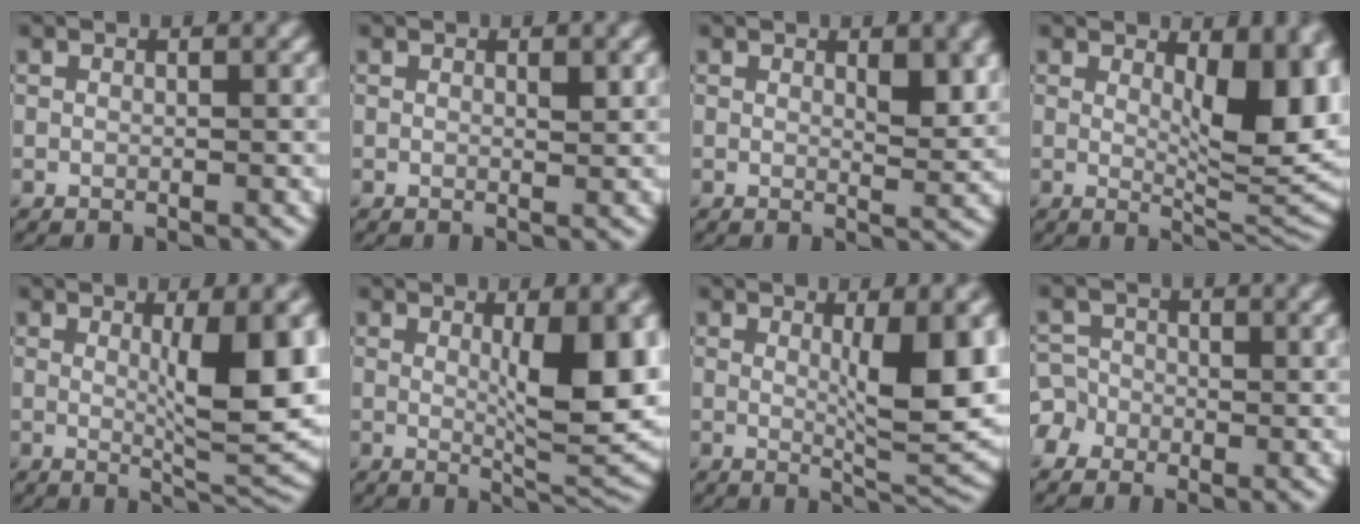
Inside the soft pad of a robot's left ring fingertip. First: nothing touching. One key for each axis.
{"total": 0.8, "fx": 0.4, "fy": 0.2, "fz": 0.7, "tx": -0.007, "ty": -0.004, "tz": 0.006}
{"total": 2.8, "fx": 1.1, "fy": 0.9, "fz": 2.4, "tx": -0.030, "ty": -0.005, "tz": 0.019}
{"total": 8.4, "fx": 1.8, "fy": 3.3, "fz": 7.6, "tx": -0.099, "ty": -0.008, "tz": 0.034}
{"total": 8.3, "fx": 1.0, "fy": 1.8, "fz": 8.0, "tx": -0.107, "ty": -0.014, "tz": 0.023}
{"total": 8.3, "fx": 1.0, "fy": 2.0, "fz": 8.0, "tx": -0.108, "ty": -0.013, "tz": 0.025}
{"total": 7.5, "fx": 1.0, "fy": 1.7, "fz": 7.2, "tx": -0.099, "ty": -0.012, "tz": 0.022}
{"total": 3.3, "fx": -1.6, "fy": 2.9, "fz": 0.6, "tx": 0.006, "ty": 0.005, "tz": -0.036}